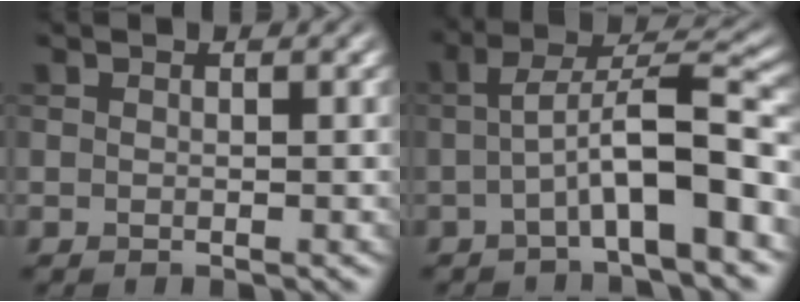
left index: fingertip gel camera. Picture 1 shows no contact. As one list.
[{"total": 7.5, "force": [-1.8, 1.9, 7.1], "torque": [-0.113, 0.024, -0.035]}]